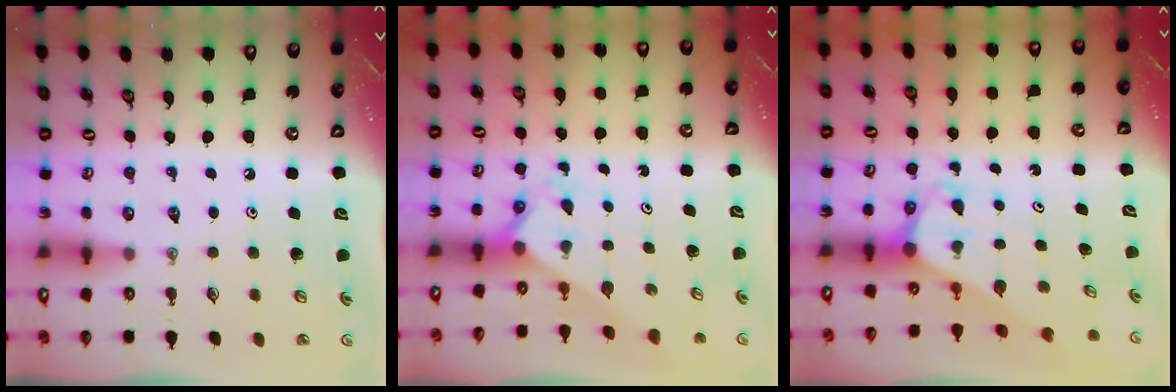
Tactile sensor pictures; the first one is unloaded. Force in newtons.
{"total": 2.0, "press": 2.0, "slide": 0.2}
{"total": 3.0, "press": 3.0, "slide": 0.2}